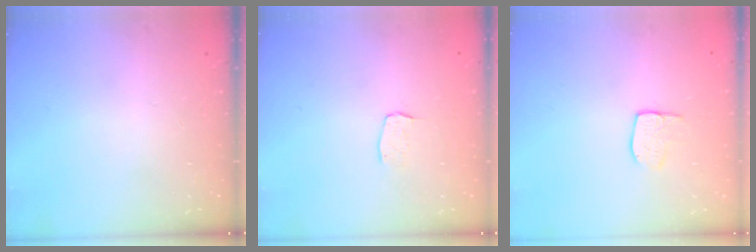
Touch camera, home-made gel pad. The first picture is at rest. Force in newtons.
{"total": 3.0, "press": 3.0, "slide": 0.2}
{"total": 6.3, "press": 6.3, "slide": 0.2}